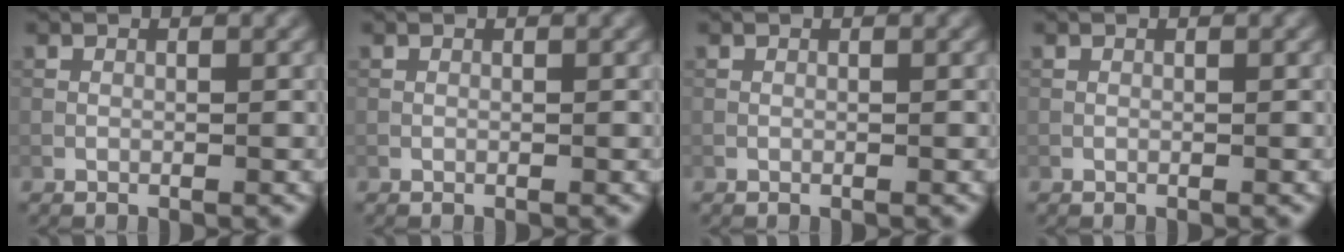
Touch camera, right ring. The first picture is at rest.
{"total": 0.0}
{"total": 0.0}
{"total": 0.0}